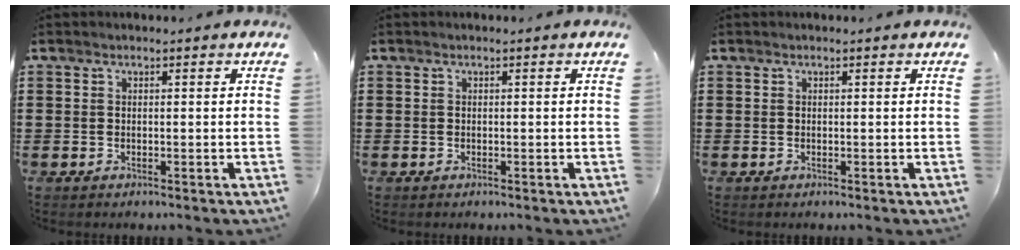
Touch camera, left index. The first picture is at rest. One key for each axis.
{"total": 0.0}
{"total": 0.0}